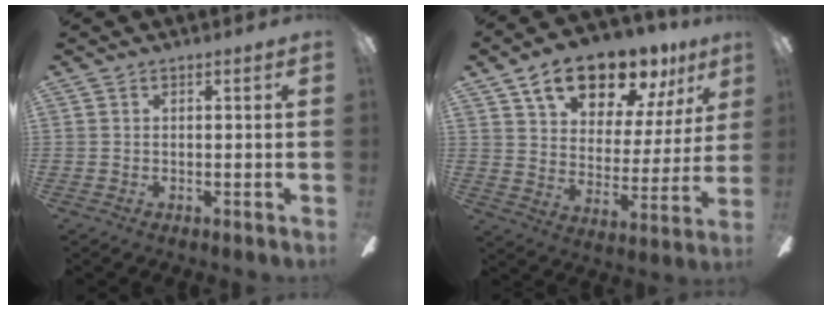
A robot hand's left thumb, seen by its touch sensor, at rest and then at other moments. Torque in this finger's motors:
{"motor_torque": [0.81, 0.82, 1.44, -1.33, 0.10]}